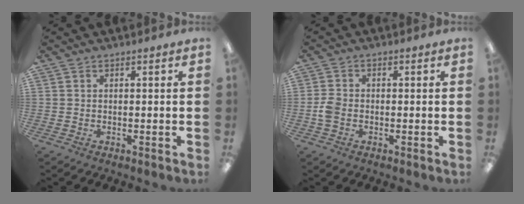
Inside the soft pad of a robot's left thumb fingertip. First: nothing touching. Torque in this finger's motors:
{"motor_torque": [-0.33, 0.36, 0.00, -0.07, 0.00]}